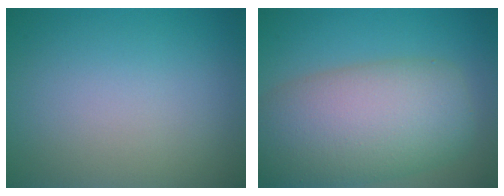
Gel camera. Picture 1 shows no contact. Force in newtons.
{"total": 10.6, "press": 10.6, "slide": 0.6}